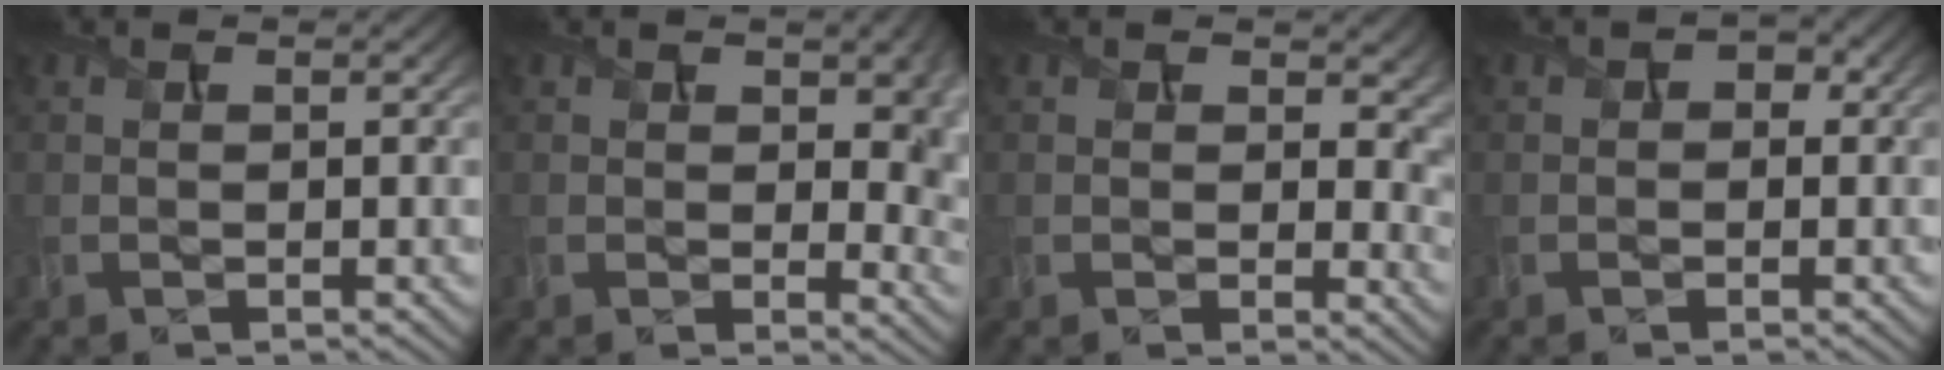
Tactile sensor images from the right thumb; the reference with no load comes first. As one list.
[{"total": 8.6, "force": [1.5, 5.6, 6.3], "torque": [-0.087, -0.026, 0.034]}, {"total": 7.6, "force": [2.1, 5.1, 5.2], "torque": [-0.075, -0.025, 0.045]}, {"total": 2.0, "force": [0.1, 1.7, 1.0], "torque": [-0.010, -0.003, 0.001]}]